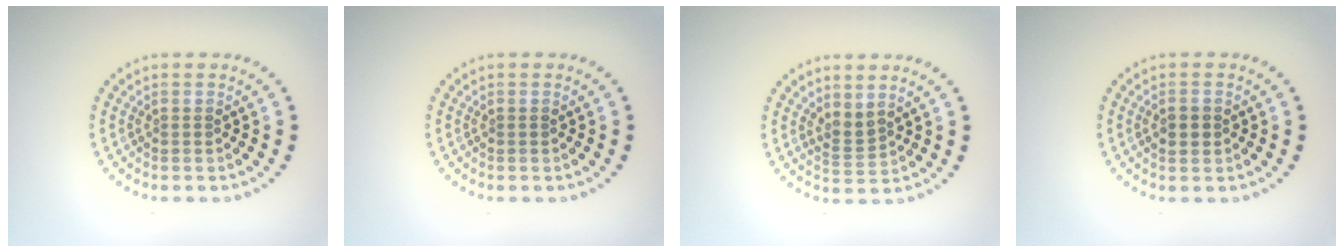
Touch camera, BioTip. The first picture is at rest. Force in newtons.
{"total": 0.0}
{"total": 1.9, "press": 1.4, "slide": 1.3}
{"total": 2.1, "press": 2.1, "slide": 0.1}